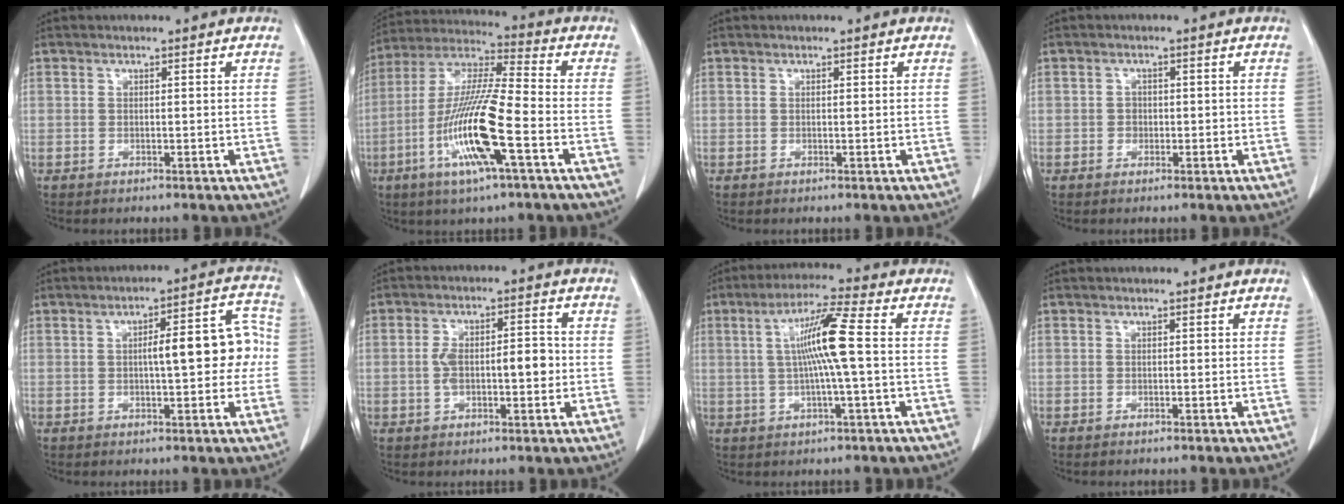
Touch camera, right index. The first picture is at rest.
{"total": 15.7, "force": [-5.3, 0.9, 14.7], "torque": [-0.300, -0.011, -0.104]}
{"total": 0.0}
{"total": 1.4, "force": [-0.3, 1.3, 0.6], "torque": [-0.006, 0.005, -0.004]}
{"total": 9.7, "force": [0.2, 2.8, 9.3], "torque": [-0.121, 0.037, 0.004]}
{"total": 7.2, "force": [-0.6, 3.0, 6.5], "torque": [-0.122, 0.021, -0.009]}
{"total": 9.0, "force": [0.6, -0.7, 8.9], "torque": [-0.168, 0.008, 0.009]}
{"total": 0.0}